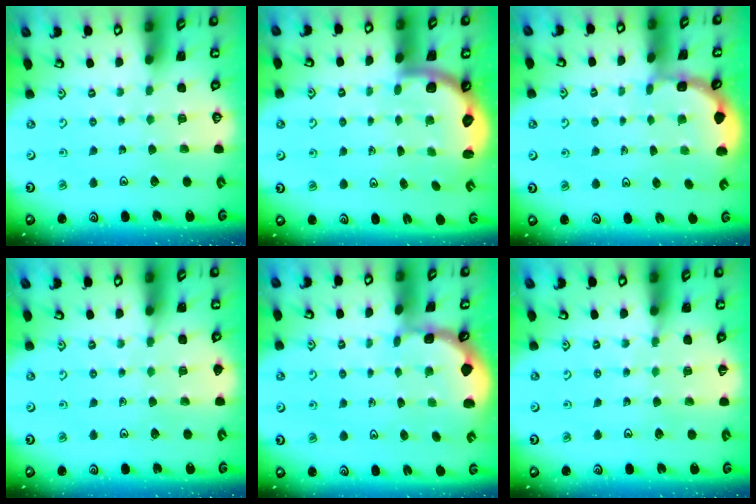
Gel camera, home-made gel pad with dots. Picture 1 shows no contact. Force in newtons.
{"total": 2.8, "press": 2.5, "slide": 1.3}
{"total": 2.0, "press": 2.0, "slide": 0.1}
{"total": 3.9, "press": 3.8, "slide": 0.4}
{"total": 1.1, "press": 1.1, "slide": 0.1}
{"total": 6.3, "press": 6.3, "slide": 0.6}